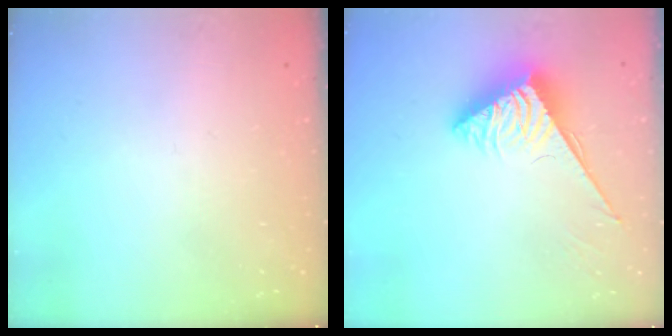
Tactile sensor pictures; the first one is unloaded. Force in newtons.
{"total": 3.7, "press": 3.7, "slide": 0.4}